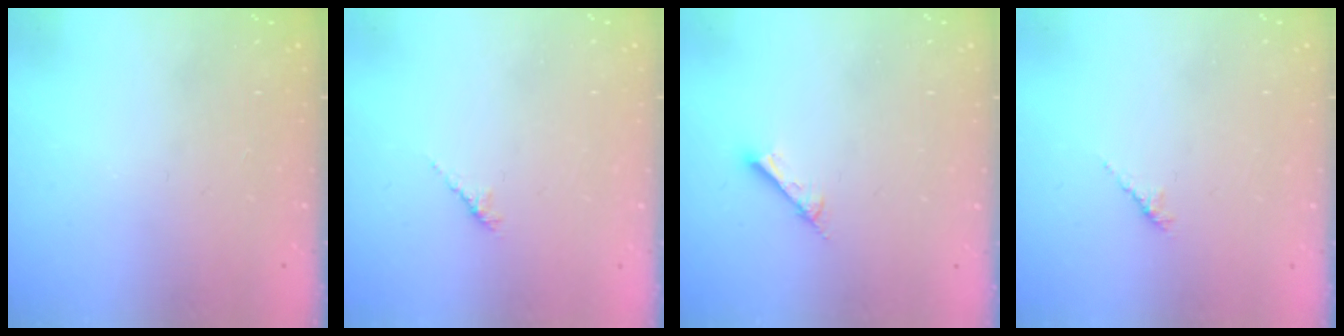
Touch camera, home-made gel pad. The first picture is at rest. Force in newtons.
{"total": 2.6, "press": 2.4, "slide": 0.7}
{"total": 2.6, "press": 2.6, "slide": 0.1}
{"total": 2.6, "press": 2.4, "slide": 0.7}